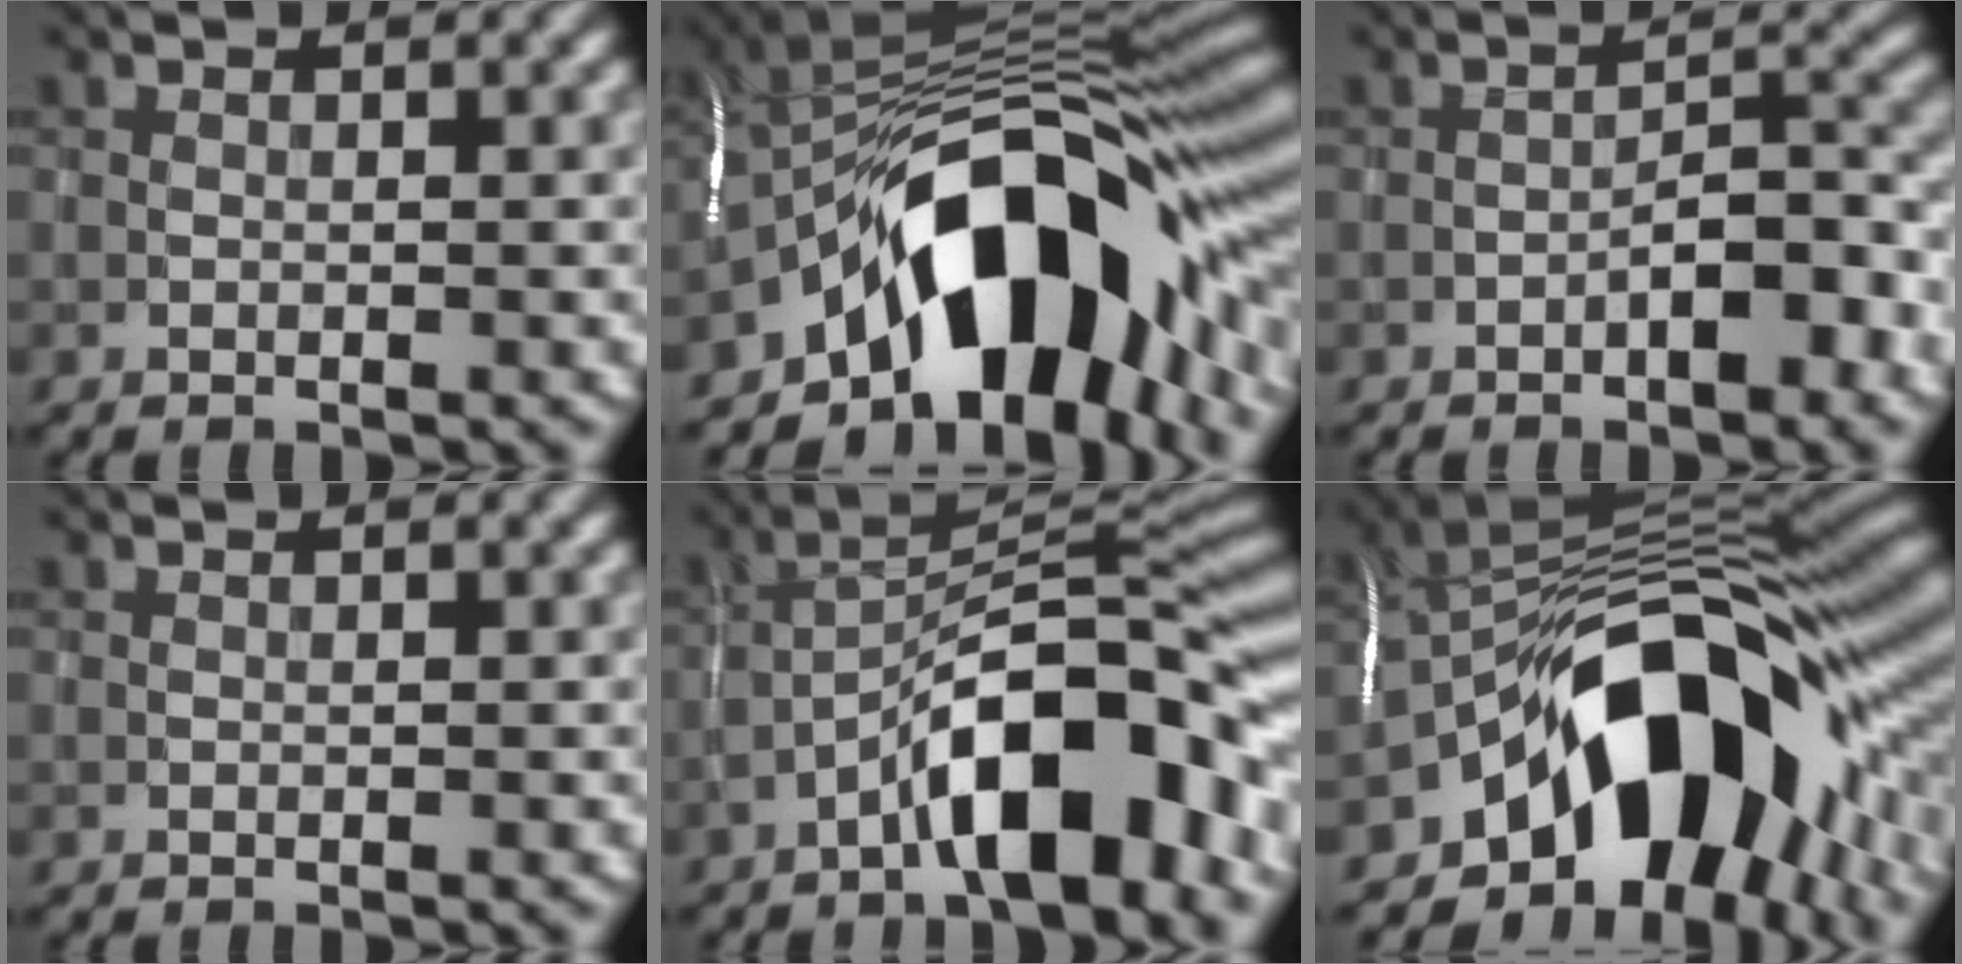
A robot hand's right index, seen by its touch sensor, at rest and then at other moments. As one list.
[{"total": 14.9, "force": [-6.3, 7.1, 11.5], "torque": [-0.155, 0.023, -0.112]}, {"total": 3.7, "force": [-2.0, 1.1, 2.9], "torque": [-0.041, 0.017, -0.033]}, {"total": 0.0}, {"total": 11.3, "force": [-5.7, 3.7, 9.0], "torque": [-0.126, 0.023, -0.102]}, {"total": 14.7, "force": [-6.3, 7.9, 10.7], "torque": [-0.140, 0.017, -0.114]}]